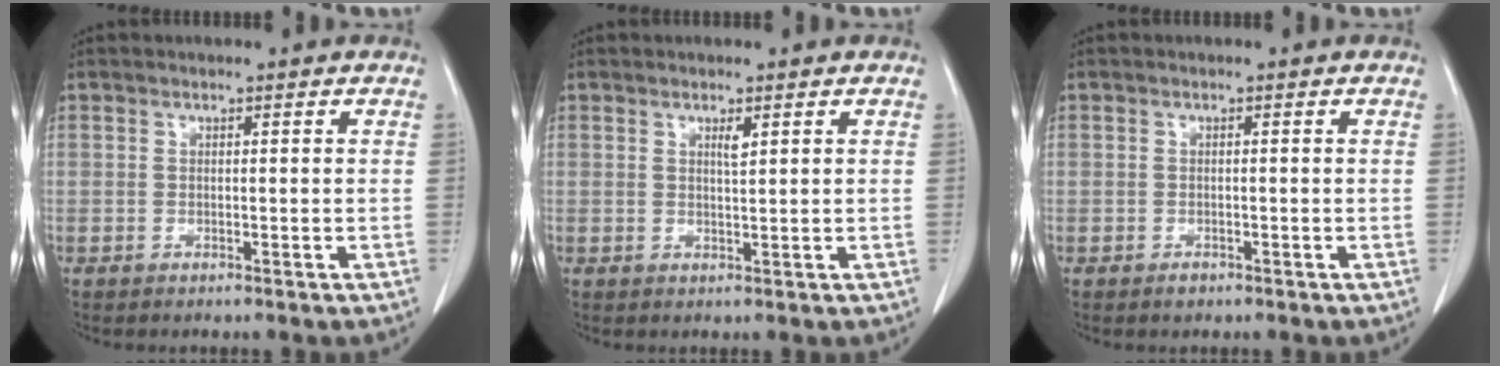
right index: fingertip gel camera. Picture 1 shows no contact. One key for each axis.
{"total": 1.3, "fx": 0.7, "fy": 0.1, "fz": 1.1, "tx": -0.023, "ty": -0.004, "tz": 0.013}
{"total": 0.9, "fx": -0.6, "fy": 0.6, "fz": 0.2, "tx": -0.004, "ty": 0.002, "tz": -0.007}